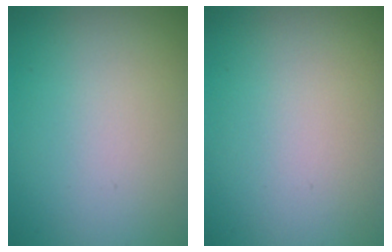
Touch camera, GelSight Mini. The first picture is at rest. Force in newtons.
{"total": 0.0}